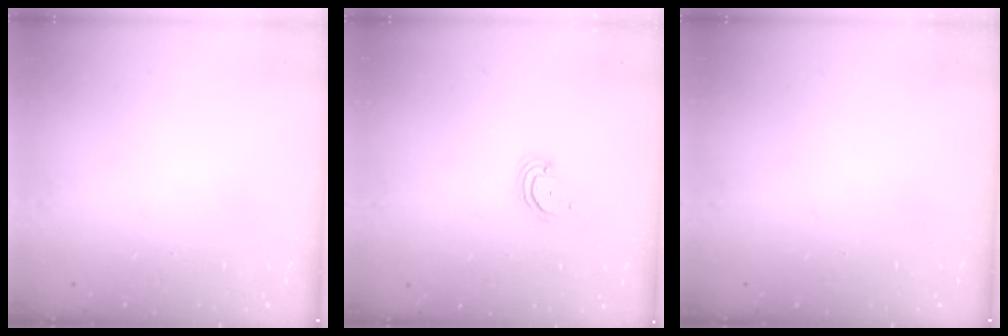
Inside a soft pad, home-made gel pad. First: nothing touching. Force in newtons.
{"total": 3.5, "press": 3.5, "slide": 0.3}
{"total": 0.0}